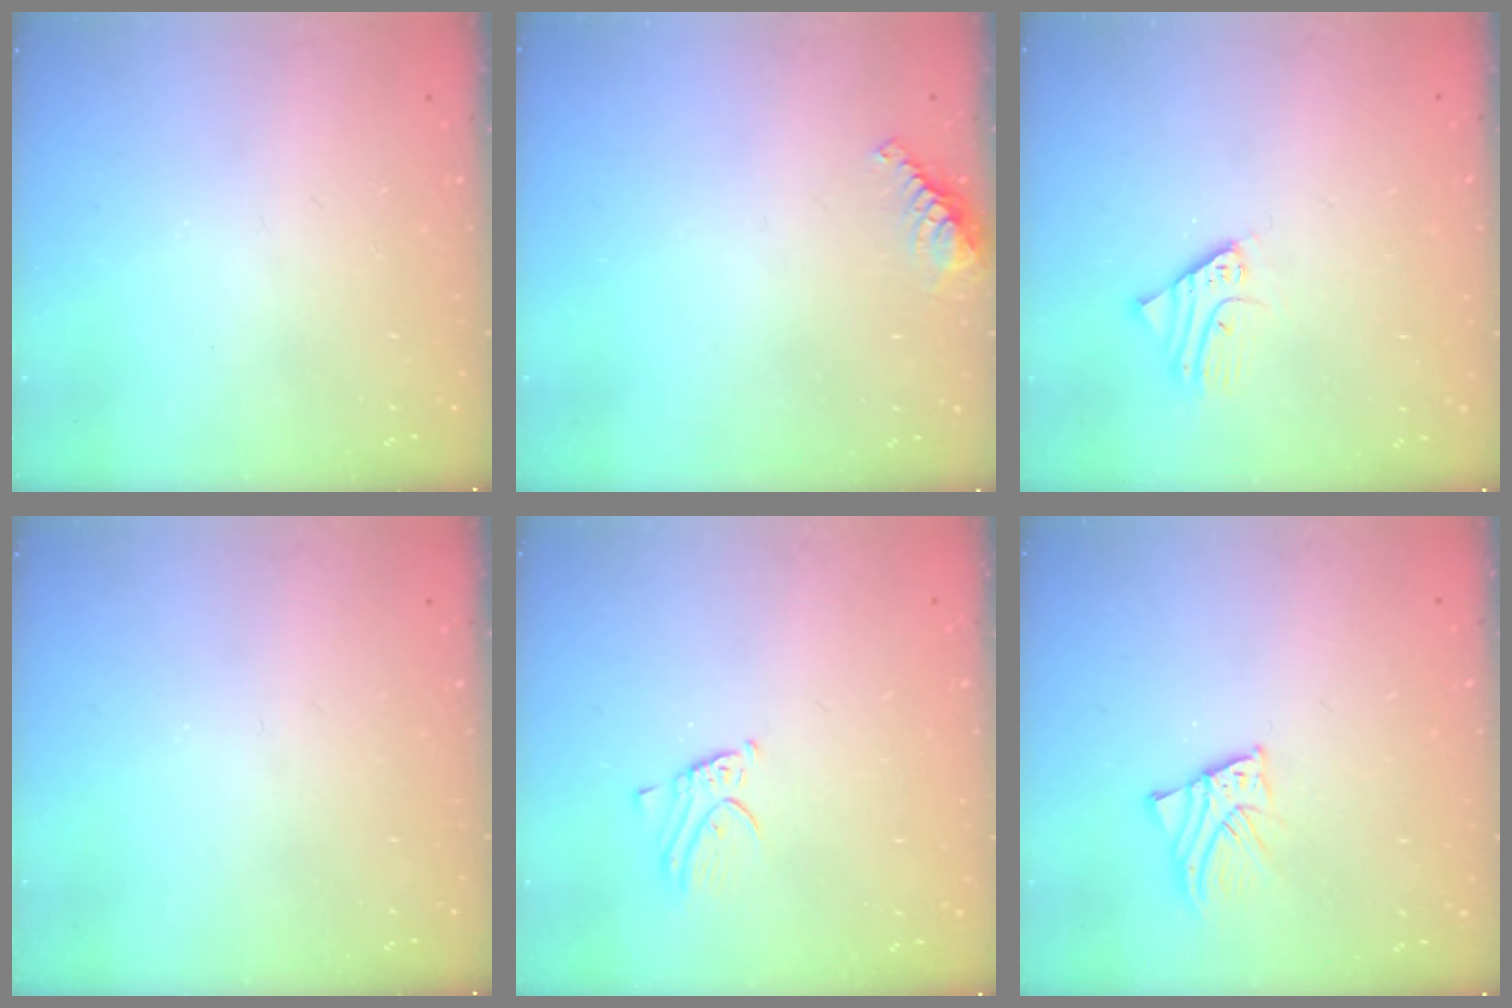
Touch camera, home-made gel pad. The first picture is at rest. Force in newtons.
{"total": 5.5, "press": 5.5, "slide": 0.5}
{"total": 2.2, "press": 2.2, "slide": 0.2}
{"total": 0.0}
{"total": 2.8, "press": 2.8, "slide": 0.1}
{"total": 2.8, "press": 2.8, "slide": 0.2}